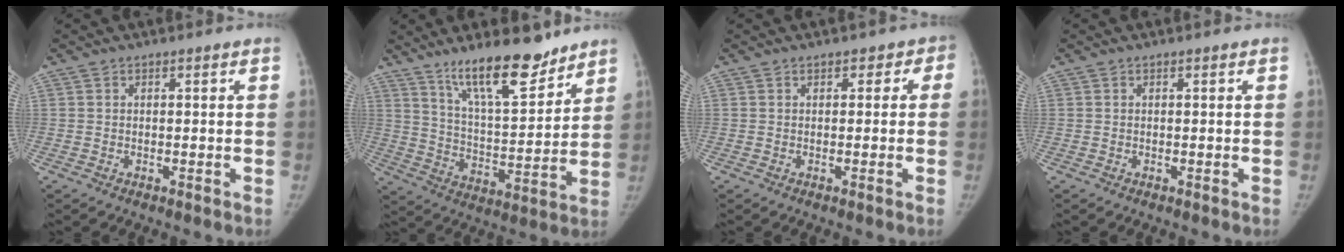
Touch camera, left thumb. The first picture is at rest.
{"total": 15.8, "force": [11.9, 4.5, 9.5], "torque": [-0.127, -0.082, 0.206]}
{"total": 2.0, "force": [0.2, 1.8, 0.8], "torque": [0.018, 0.008, -0.007]}
{"total": 0.0}